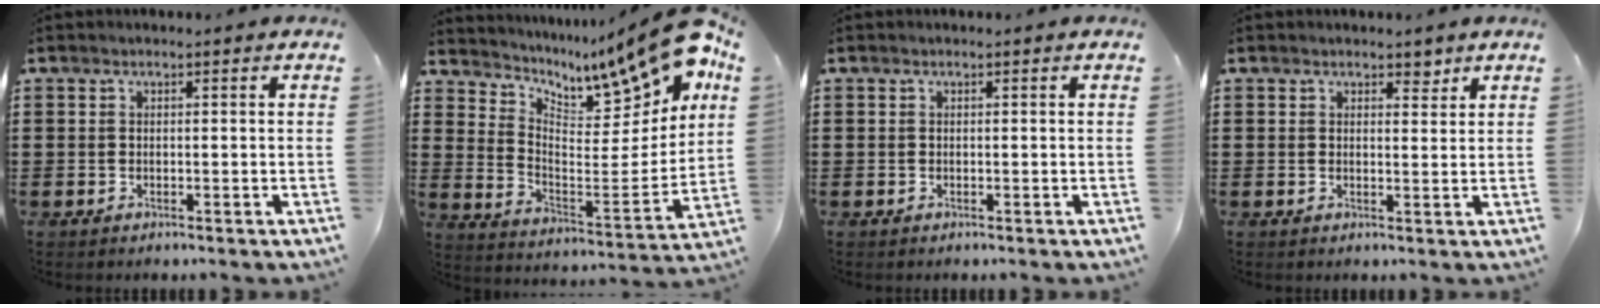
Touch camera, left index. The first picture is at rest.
{"total": 12.3, "force": [10.1, 3.2, 6.3], "torque": [-0.098, -0.094, 0.161]}
{"total": 0.0}
{"total": 2.5, "force": [2.0, 1.1, 1.0], "torque": [-0.008, 0.000, 0.033]}